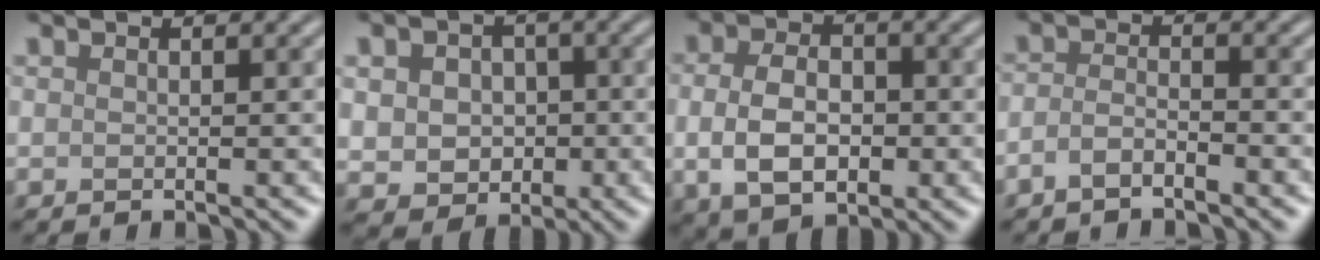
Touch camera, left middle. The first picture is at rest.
{"total": 5.6, "force": [-0.1, 4.7, 3.0], "torque": [-0.043, 0.000, -0.010]}
{"total": 5.7, "force": [-0.7, 3.7, 4.3], "torque": [-0.084, -0.005, -0.015]}
{"total": 1.9, "force": [-1.4, 0.6, 1.2], "torque": [-0.026, 0.003, -0.032]}